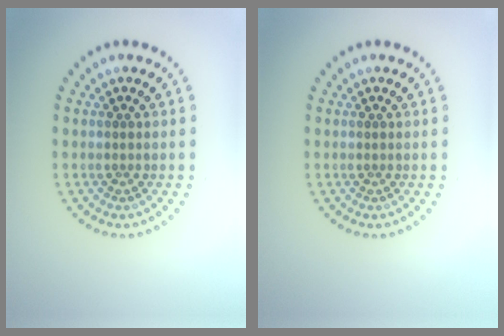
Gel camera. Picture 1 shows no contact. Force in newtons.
{"total": 0.0}